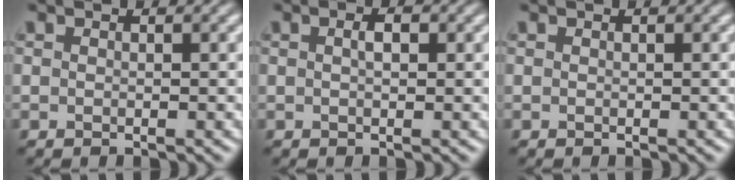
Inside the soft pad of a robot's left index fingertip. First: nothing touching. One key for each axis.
{"total": 1.3, "fx": 0.3, "fy": 0.6, "fz": 1.2, "tx": -0.020, "ty": 0.002, "tz": 0.003}
{"total": 0.0}